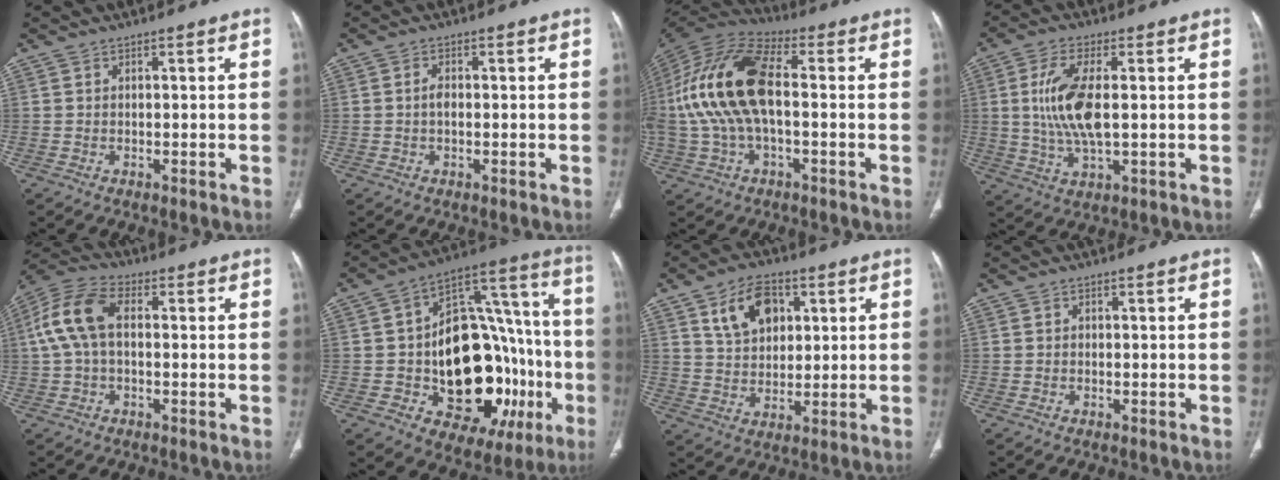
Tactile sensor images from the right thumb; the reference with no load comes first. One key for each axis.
{"total": 1.8, "fx": -0.1, "fy": 1.0, "fz": 1.5, "tx": -0.029, "ty": 0.002, "tz": -0.003}
{"total": 19.4, "fx": 0.2, "fy": 9.3, "fz": 17.0, "tx": -0.370, "ty": 0.033, "tz": 0.001}
{"total": 11.0, "fx": 0.9, "fy": 4.3, "fz": 10.1, "tx": -0.220, "ty": -0.005, "tz": 0.022}
{"total": 10.8, "fx": 1.1, "fy": 5.9, "fz": 8.9, "tx": -0.201, "ty": 0.030, "tz": 0.014}
{"total": 31.5, "fx": -7.3, "fy": 18.2, "fz": 24.6, "tx": -0.288, "ty": 0.049, "tz": -0.084}
{"total": 10.2, "fx": 4.2, "fy": 6.7, "fz": 6.4, "tx": -0.082, "ty": -0.012, "tz": 0.078}
{"total": 0.0}